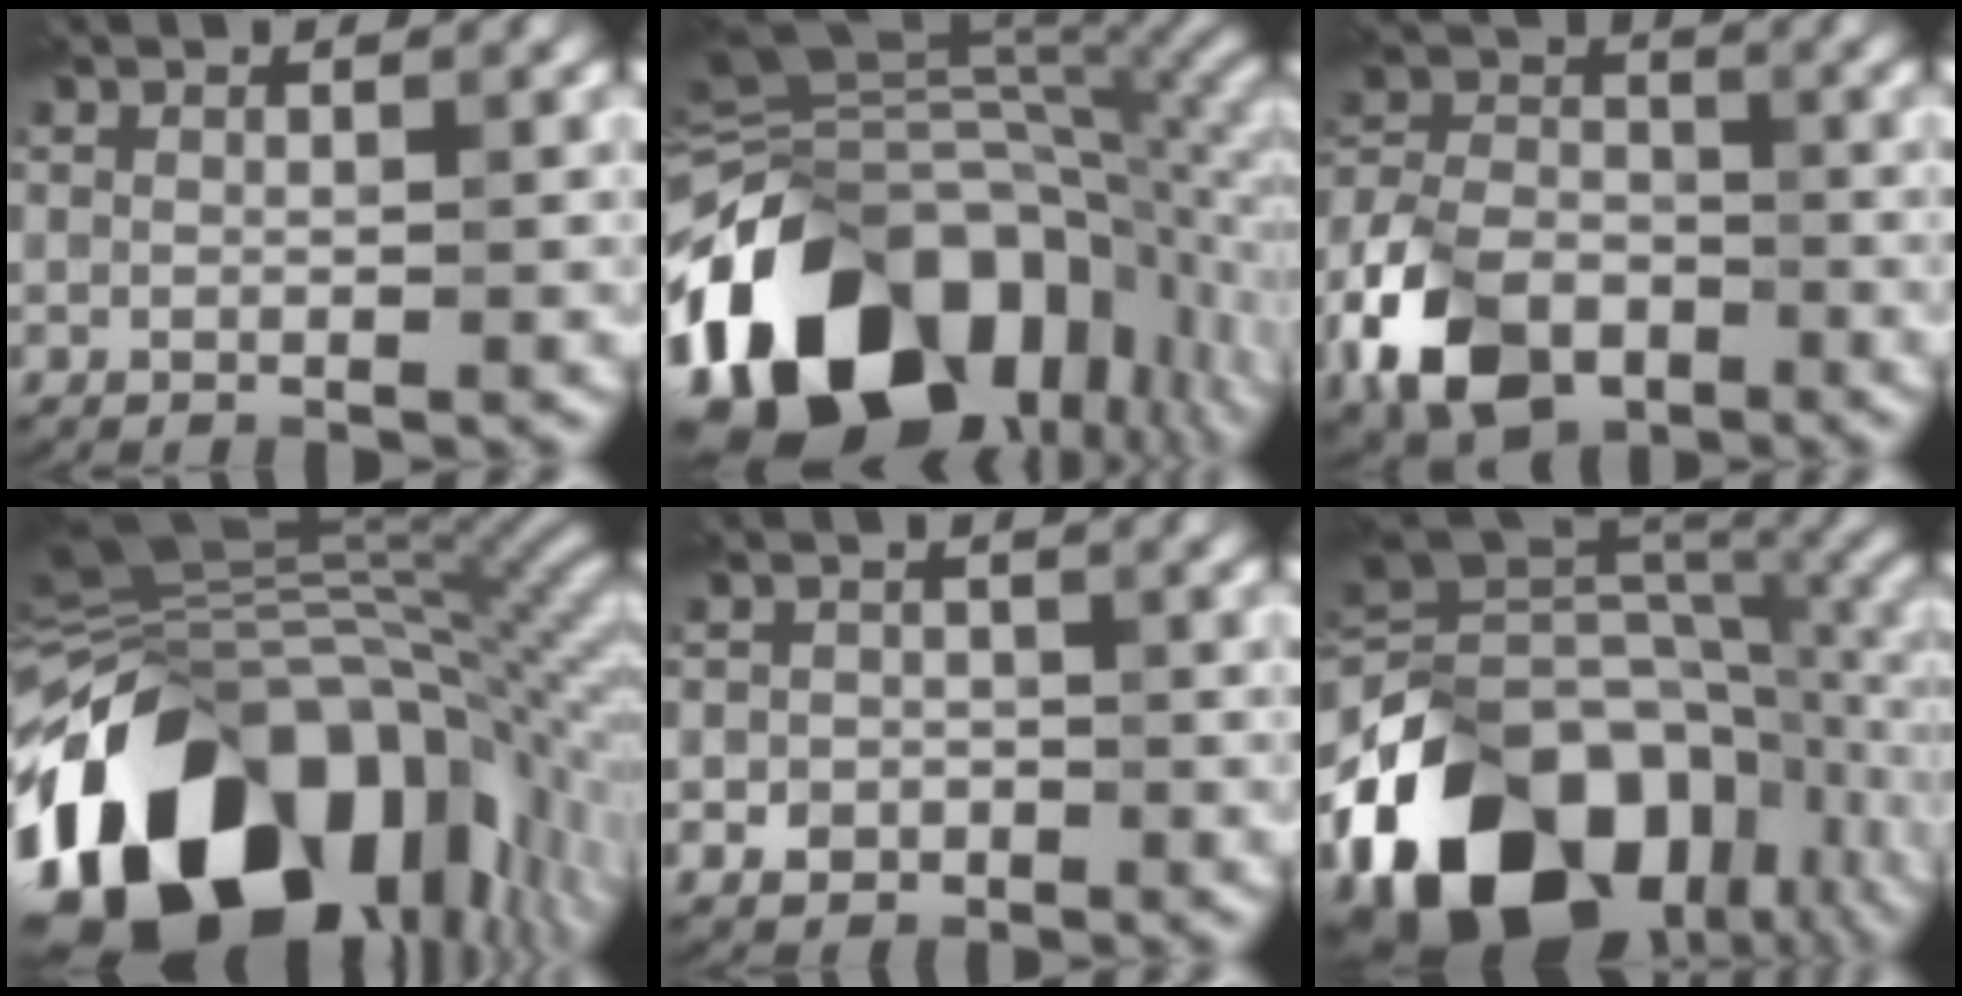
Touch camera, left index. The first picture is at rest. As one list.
[{"total": 17.0, "force": [-7.1, 10.5, 11.3], "torque": [-0.208, -0.004, -0.124]}, {"total": 9.3, "force": [-4.9, 6.0, 5.1], "torque": [-0.108, -0.004, -0.109]}, {"total": 17.7, "force": [-8.1, 10.3, 11.9], "torque": [-0.225, -0.025, -0.122]}, {"total": 2.1, "force": [-0.8, 1.7, 0.8], "torque": [0.002, 0.000, -0.021]}, {"total": 17.1, "force": [-8.4, 11.0, 10.1], "torque": [-0.207, -0.016, -0.145]}]